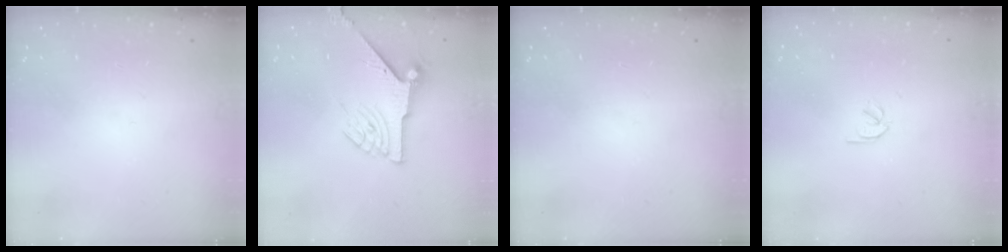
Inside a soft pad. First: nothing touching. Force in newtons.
{"total": 7.4, "press": 7.4, "slide": 0.1}
{"total": 0.0}
{"total": 1.8, "press": 1.7, "slide": 0.5}